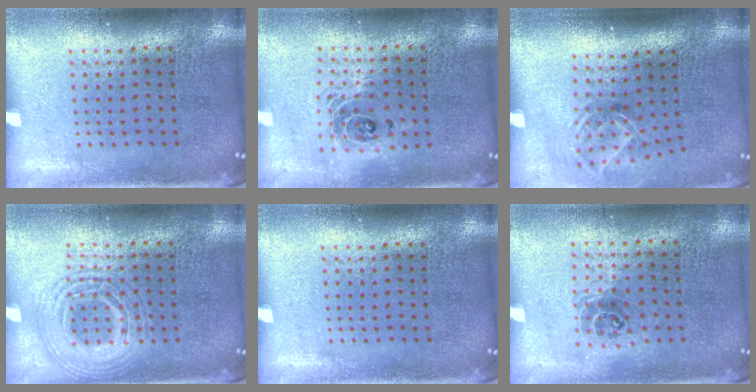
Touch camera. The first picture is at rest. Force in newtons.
{"total": 1.4, "press": 1.2, "slide": 0.8}
{"total": 1.9, "press": 1.3, "slide": 1.4}
{"total": 2.8, "press": 2.8, "slide": 0.3}
{"total": 0.0}
{"total": 1.0, "press": 1.0, "slide": 0.3}